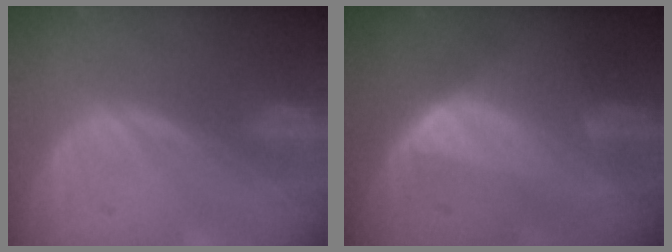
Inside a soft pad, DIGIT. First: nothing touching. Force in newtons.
{"total": 6.7, "press": 5.9, "slide": 3.2}